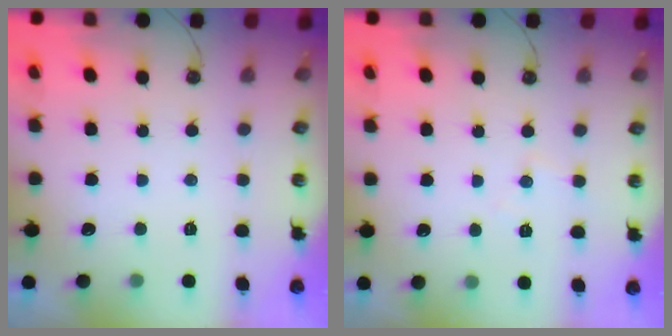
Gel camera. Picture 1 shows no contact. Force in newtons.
{"total": 4.7, "press": 4.6, "slide": 0.9}